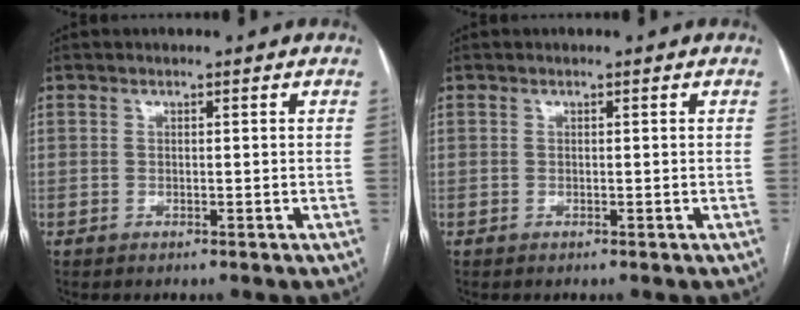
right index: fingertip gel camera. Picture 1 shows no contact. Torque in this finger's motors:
{"motor_torque": [0.00, 0.00, 0.00, 0.00]}